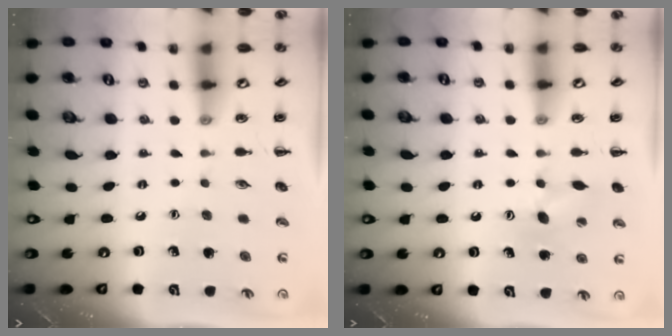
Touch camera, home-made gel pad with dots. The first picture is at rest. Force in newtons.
{"total": 7.4, "press": 7.3, "slide": 1.4}